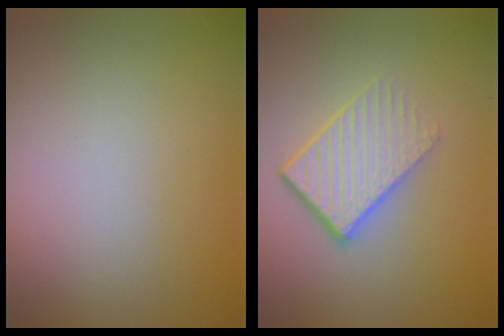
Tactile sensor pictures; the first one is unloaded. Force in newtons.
{"total": 4.7, "press": 2.9, "slide": 3.8}